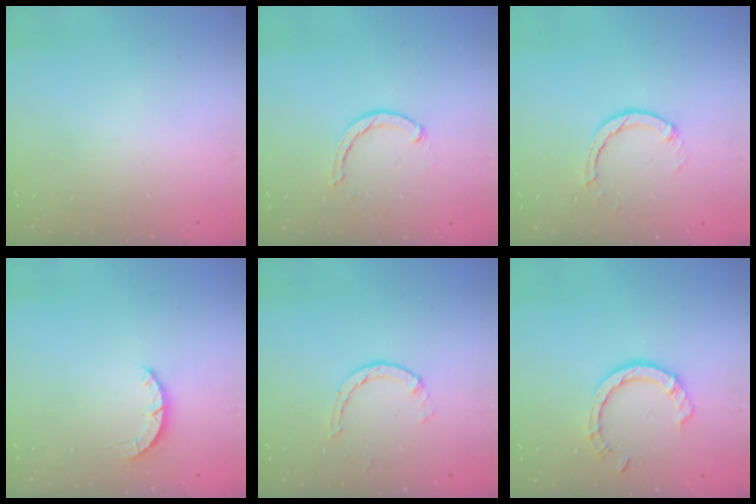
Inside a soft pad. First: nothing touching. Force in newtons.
{"total": 2.4, "press": 2.4, "slide": 0.1}
{"total": 2.7, "press": 2.7, "slide": 0.3}
{"total": 2.8, "press": 2.8, "slide": 0.4}
{"total": 1.4, "press": 1.4, "slide": 0.2}
{"total": 6.9, "press": 6.8, "slide": 0.8}